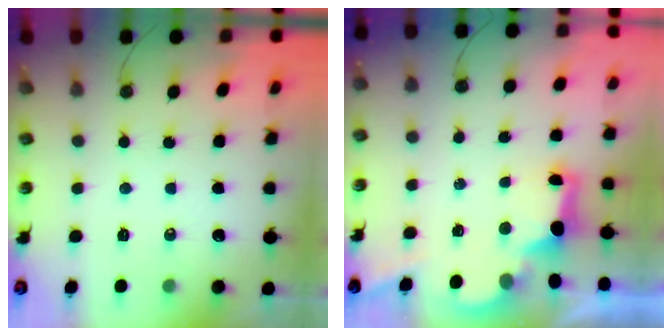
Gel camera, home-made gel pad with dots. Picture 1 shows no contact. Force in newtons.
{"total": 2.7, "press": 2.6, "slide": 0.9}